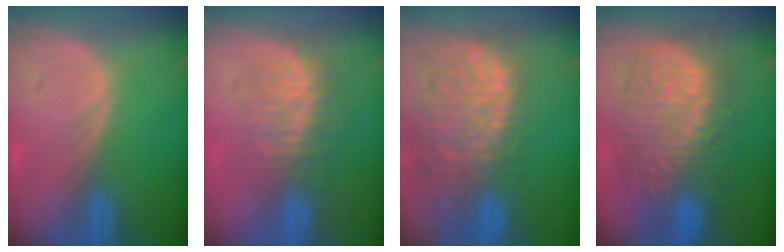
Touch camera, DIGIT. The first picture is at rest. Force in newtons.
{"total": 7.7, "press": 7.4, "slide": 1.8}
{"total": 14.4, "press": 11.9, "slide": 8.2}
{"total": 13.3, "press": 13.3, "slide": 1.2}